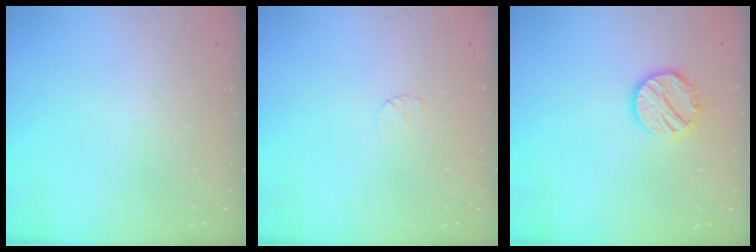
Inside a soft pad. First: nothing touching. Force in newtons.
{"total": 4.0, "press": 4.0, "slide": 0.3}
{"total": 11.7, "press": 11.6, "slide": 0.4}